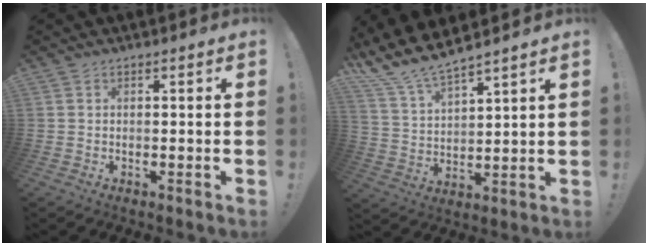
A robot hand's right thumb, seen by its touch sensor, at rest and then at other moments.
{"total": 10.1, "force": [9.5, 1.3, 3.2], "torque": [-0.087, -0.077, 0.174]}